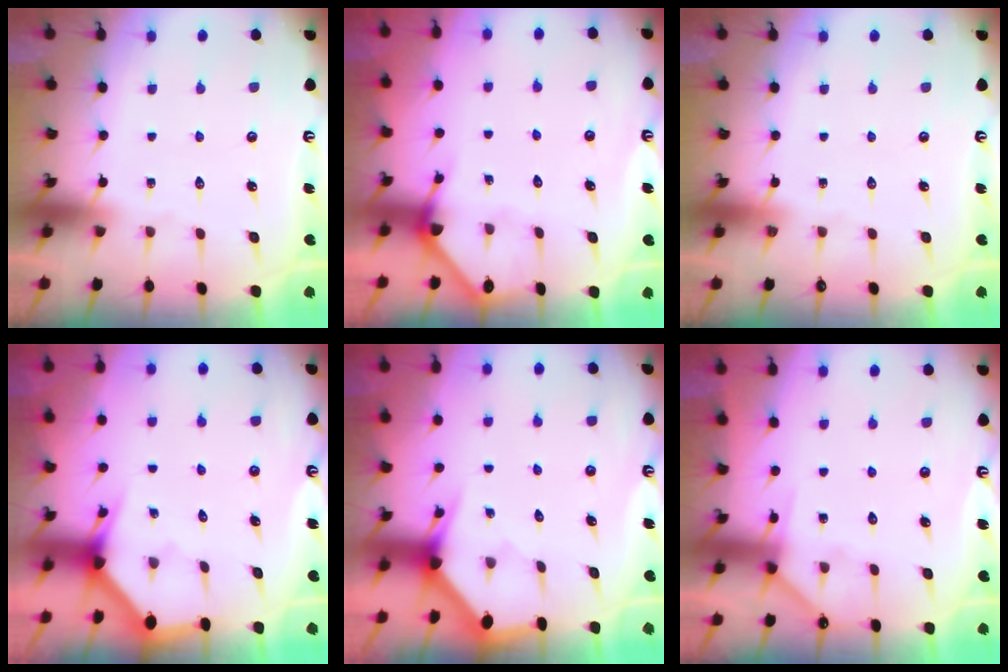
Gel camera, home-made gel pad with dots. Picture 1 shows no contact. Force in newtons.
{"total": 2.7, "press": 2.7, "slide": 0.1}
{"total": 0.0}
{"total": 3.7, "press": 3.7, "slide": 0.2}
{"total": 3.0, "press": 3.0, "slide": 0.1}
{"total": 4.9, "press": 4.8, "slide": 0.7}